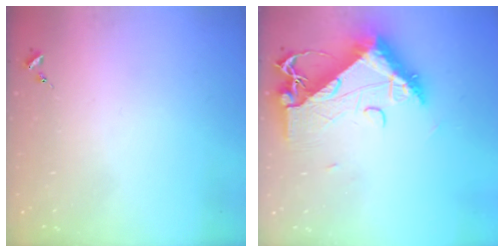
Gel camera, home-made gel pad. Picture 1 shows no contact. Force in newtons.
{"total": 15.2, "press": 15.1, "slide": 1.3}